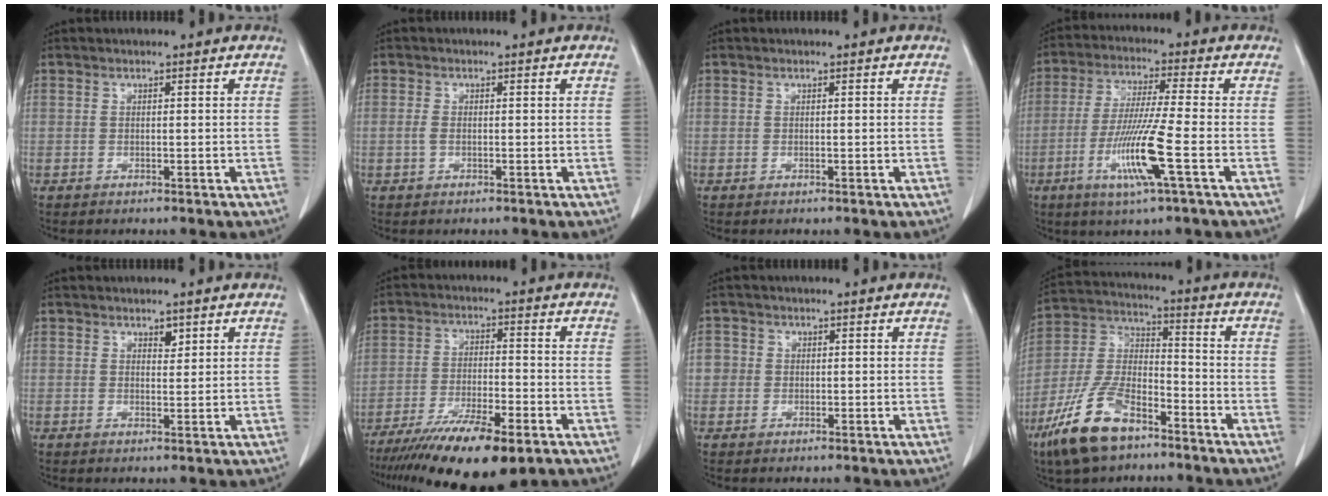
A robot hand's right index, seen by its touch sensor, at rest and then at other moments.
{"total": 1.1, "force": [-0.2, 0.6, 0.9], "torque": [-0.022, 0.001, -0.005]}
{"total": 0.0}
{"total": 10.9, "force": [-3.8, -0.7, 10.2], "torque": [-0.205, -0.020, -0.076]}
{"total": 1.4, "force": [1.0, 0.7, 0.8], "torque": [-0.010, -0.004, 0.014]}
{"total": 15.0, "force": [-10.3, 2.8, 10.6], "torque": [-0.178, -0.034, -0.171]}
{"total": 2.4, "force": [0.1, 2.4, 0.4], "torque": [0.007, 0.005, -0.001]}
{"total": 14.2, "force": [-9.1, 5.6, 9.3], "torque": [-0.205, -0.007, -0.176]}